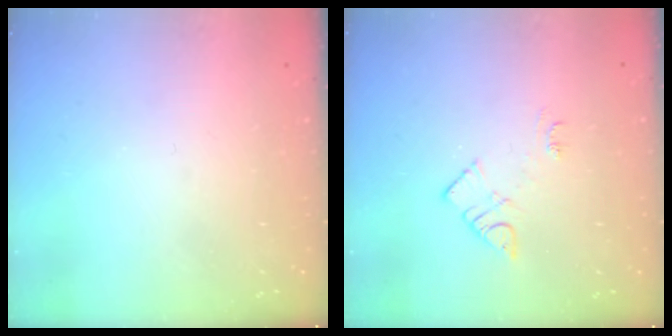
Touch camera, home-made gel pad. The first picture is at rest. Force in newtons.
{"total": 5.6, "press": 5.5, "slide": 0.6}